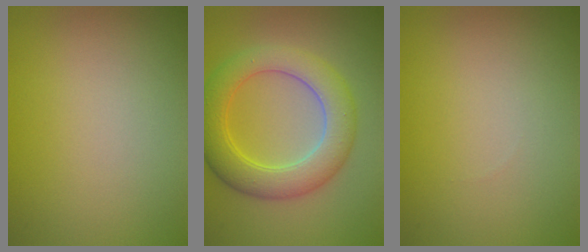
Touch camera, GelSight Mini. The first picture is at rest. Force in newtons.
{"total": 6.2, "press": 6.2, "slide": 0.3}
{"total": 0.0}